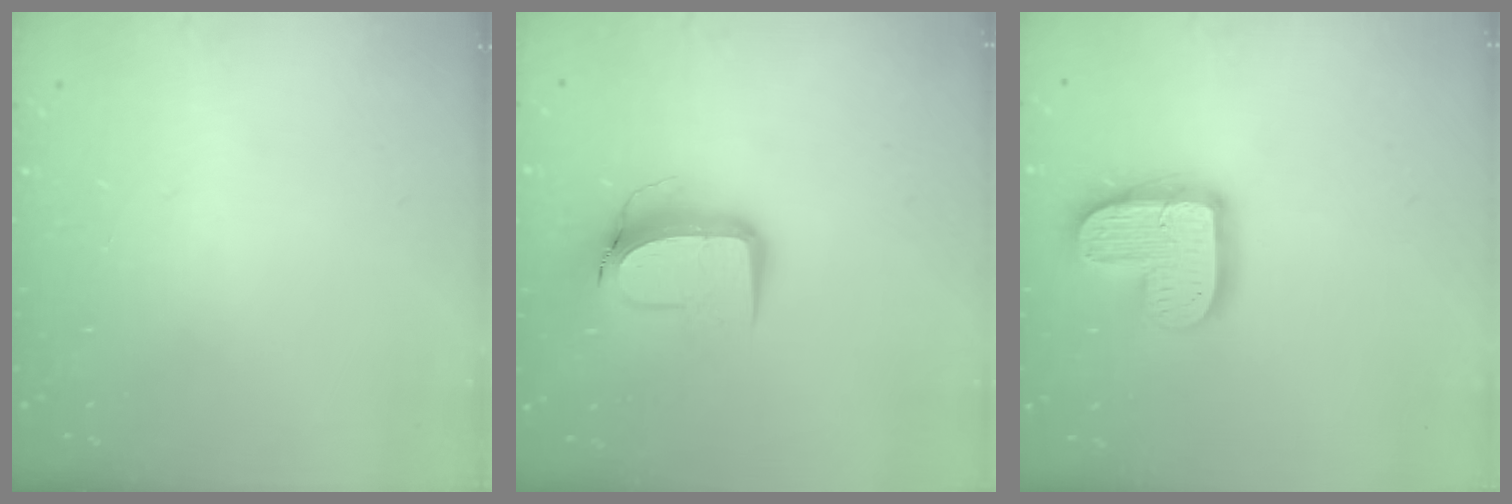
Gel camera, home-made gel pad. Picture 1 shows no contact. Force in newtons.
{"total": 11.3, "press": 11.2, "slide": 1.3}
{"total": 15.5, "press": 15.4, "slide": 1.2}